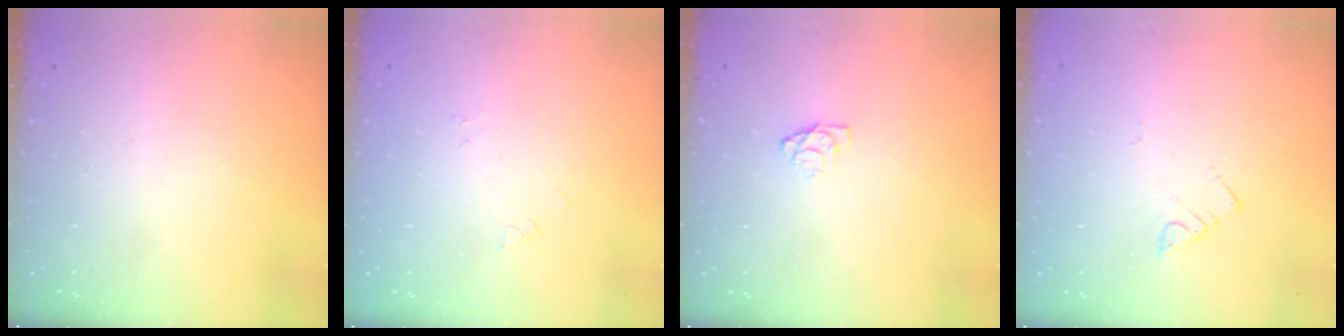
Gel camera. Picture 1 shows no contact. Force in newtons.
{"total": 0.0}
{"total": 4.5, "press": 4.5, "slide": 0.3}
{"total": 2.7, "press": 2.6, "slide": 0.5}